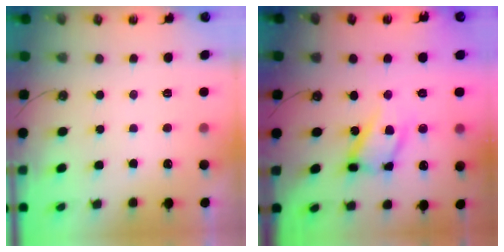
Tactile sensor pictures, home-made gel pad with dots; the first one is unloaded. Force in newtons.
{"total": 13.7, "press": 13.5, "slide": 1.8}